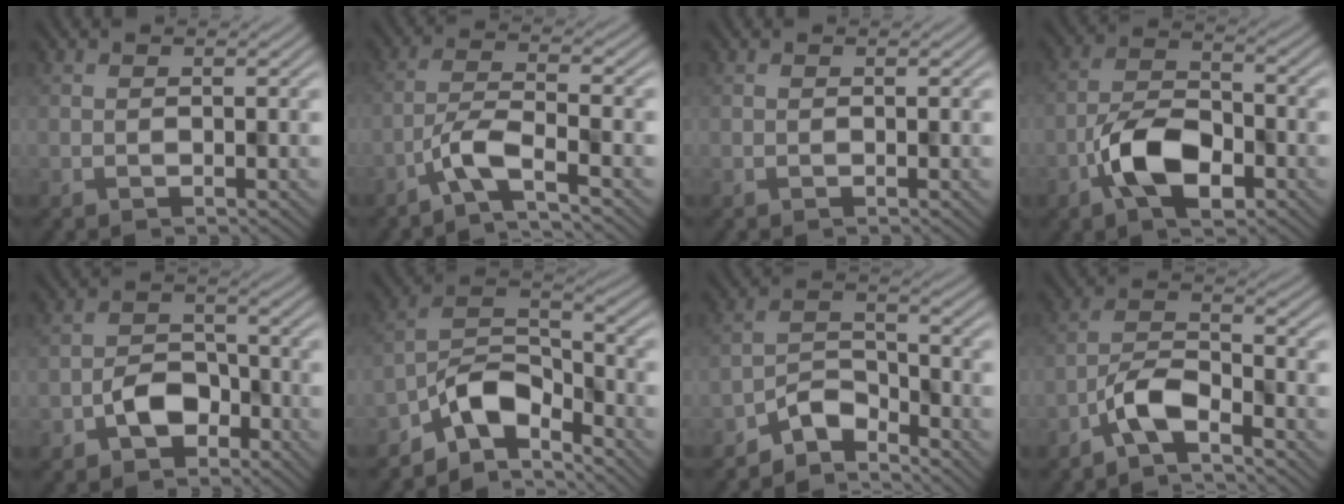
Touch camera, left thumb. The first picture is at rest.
{"total": 4.6, "force": [-3.0, 0.6, 3.4], "torque": [-0.063, 0.007, -0.071]}
{"total": 0.0}
{"total": 8.2, "force": [-3.8, 4.1, 6.0], "torque": [-0.112, 0.008, -0.084]}
{"total": 4.8, "force": [-2.7, 3.2, 2.4], "torque": [-0.037, 0.008, -0.056]}
{"total": 8.4, "force": [-6.1, 3.7, 4.5], "torque": [-0.064, 0.006, -0.136]}
{"total": 4.9, "force": [-4.4, 1.6, 1.5], "torque": [-0.023, 0.007, -0.094]}
{"total": 4.9, "force": [-3.4, 1.4, 3.1], "torque": [-0.062, 0.007, -0.081]}